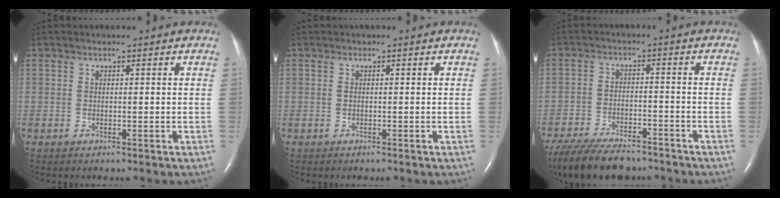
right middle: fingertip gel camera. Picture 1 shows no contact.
{"total": 0.0}
{"total": 14.2, "force": [-11.7, 4.4, 6.9], "torque": [-0.143, -0.021, -0.187]}